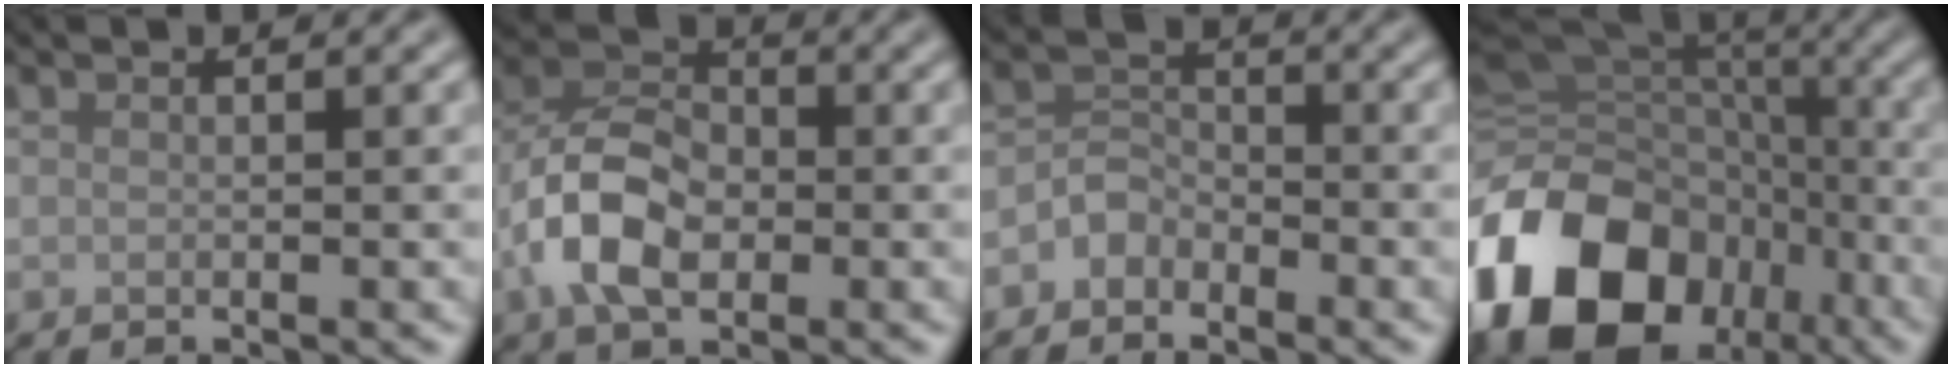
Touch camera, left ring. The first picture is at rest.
{"total": 7.0, "force": [-2.0, 4.5, 5.0], "torque": [-0.104, 0.009, -0.045]}
{"total": 2.2, "force": [-1.6, 1.4, 0.5], "torque": [-0.005, 0.011, -0.035]}
{"total": 18.8, "force": [-8.0, 13.8, 9.9], "torque": [-0.222, -0.013, -0.135]}